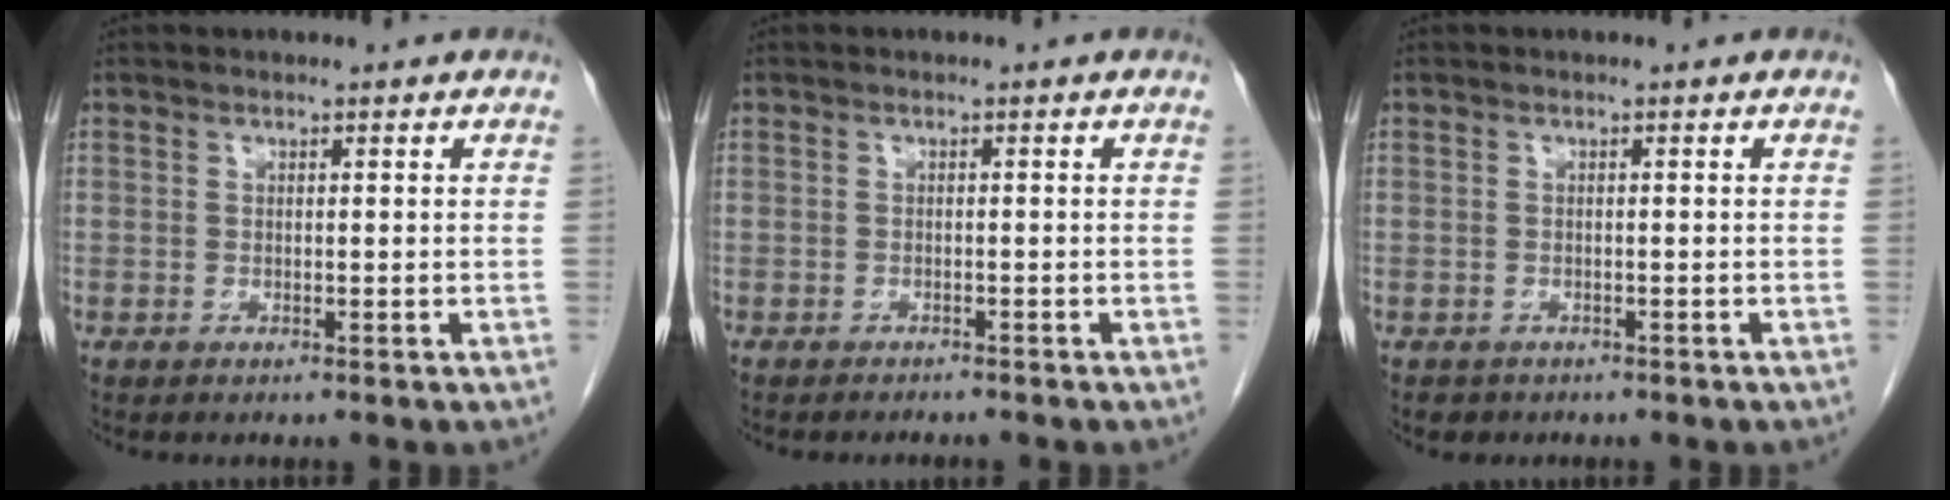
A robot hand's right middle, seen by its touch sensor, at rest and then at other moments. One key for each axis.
{"total": 1.9, "fx": -1.8, "fy": 0.2, "fz": 0.2, "tx": 0.001, "ty": -0.003, "tz": -0.023}
{"total": 1.2, "fx": -0.9, "fy": 0.8, "fz": 0.0, "tx": -0.011, "ty": -0.001, "tz": -0.012}